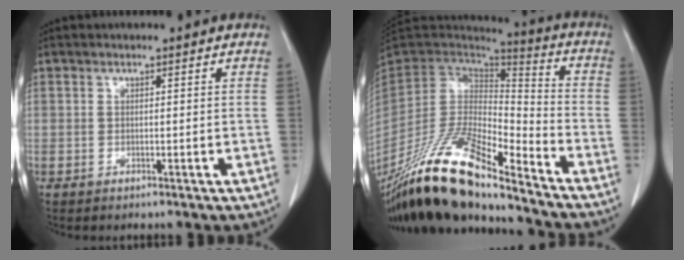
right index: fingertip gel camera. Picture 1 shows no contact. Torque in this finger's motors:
{"motor_torque": [0.28, -0.15, -0.04, -0.08]}